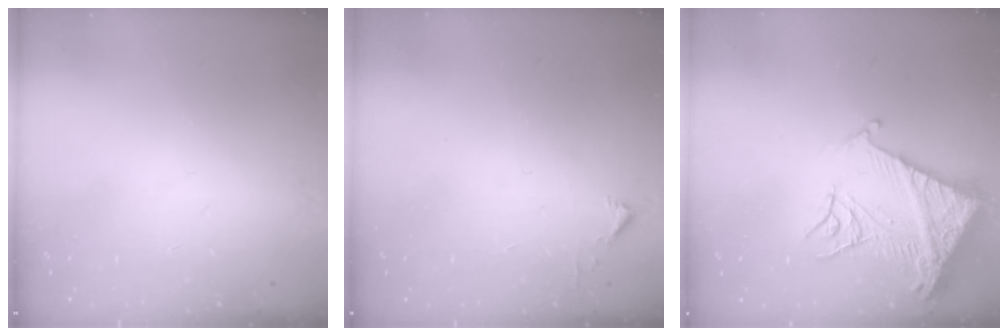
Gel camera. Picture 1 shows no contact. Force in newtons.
{"total": 2.3, "press": 2.3, "slide": 0.2}
{"total": 15.7, "press": 15.6, "slide": 1.7}